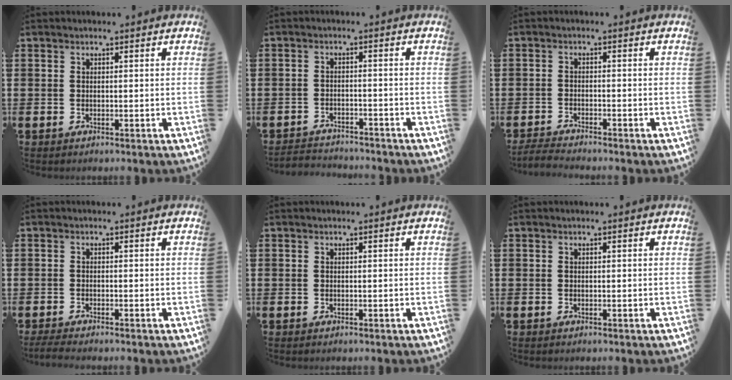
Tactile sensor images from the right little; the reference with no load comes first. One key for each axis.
{"total": 2.3, "fx": -2.3, "fy": 0.2, "fz": -0.2, "tx": -0.002, "ty": 0.002, "tz": -0.051}
{"total": 1.9, "fx": -1.8, "fy": -0.1, "fz": 0.4, "tx": -0.008, "ty": 0.004, "tz": -0.037}
{"total": 1.2, "fx": -0.9, "fy": 0.1, "fz": 0.7, "tx": -0.013, "ty": -0.002, "tz": -0.017}
{"total": 0.0}
{"total": 0.0}